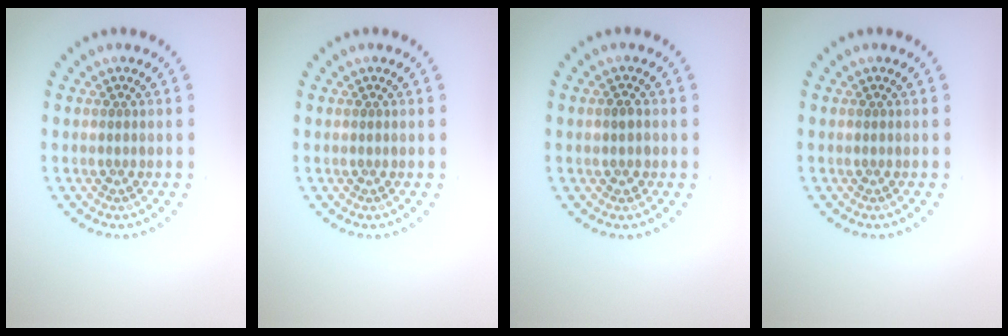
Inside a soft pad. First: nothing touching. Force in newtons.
{"total": 0.0}
{"total": 1.3, "press": 1.3, "slide": 0.2}
{"total": 0.0}